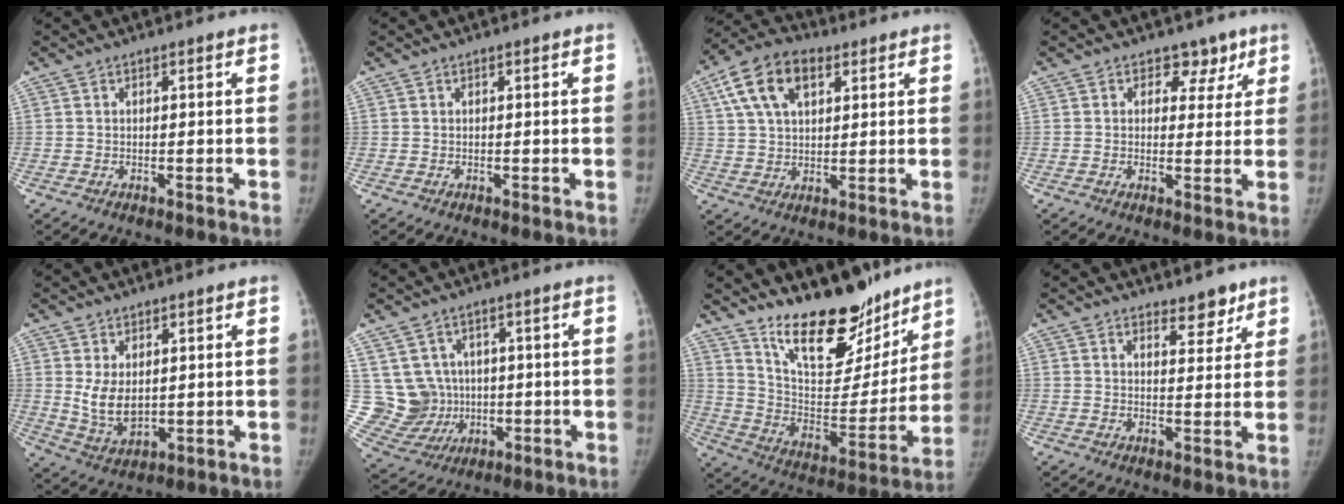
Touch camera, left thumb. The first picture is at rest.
{"total": 0.0}
{"total": 12.7, "force": [5.3, 7.4, 8.8], "torque": [-0.150, 0.008, 0.092]}
{"total": 4.6, "force": [2.6, 3.5, 1.4], "torque": [0.019, -0.008, 0.031]}
{"total": 6.8, "force": [1.5, 4.5, 5.0], "torque": [-0.071, -0.020, 0.043]}
{"total": 10.2, "force": [1.4, 9.6, 3.0], "torque": [-0.022, 0.003, 0.052]}
{"total": 21.9, "force": [16.9, 8.5, 10.9], "torque": [-0.108, -0.110, 0.279]}
{"total": 4.3, "force": [3.4, 2.0, 1.7], "torque": [0.006, -0.023, 0.049]}